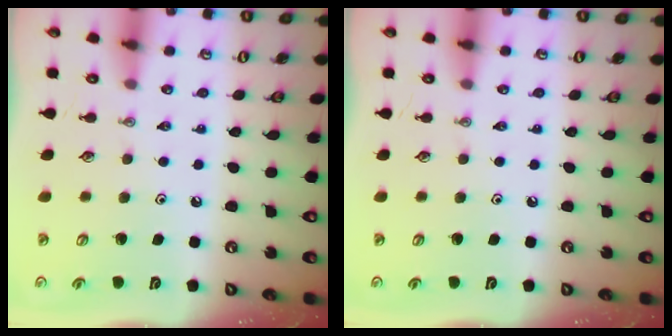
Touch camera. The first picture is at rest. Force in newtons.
{"total": 0.0}